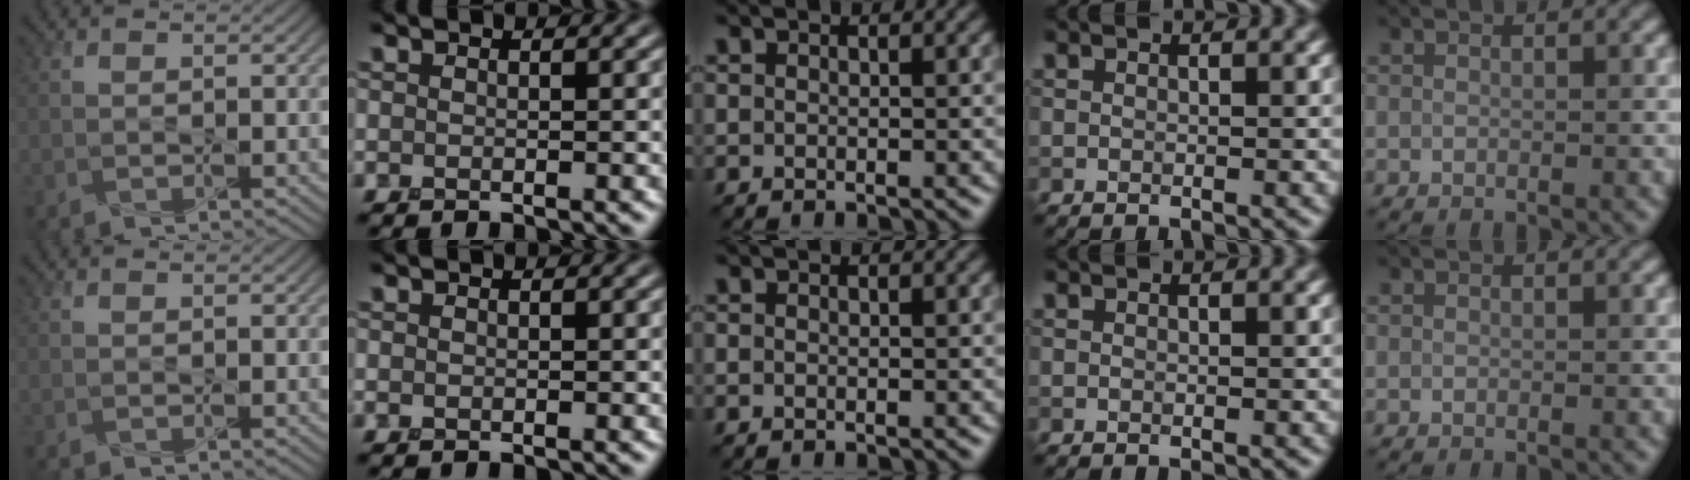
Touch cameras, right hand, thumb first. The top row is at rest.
{}